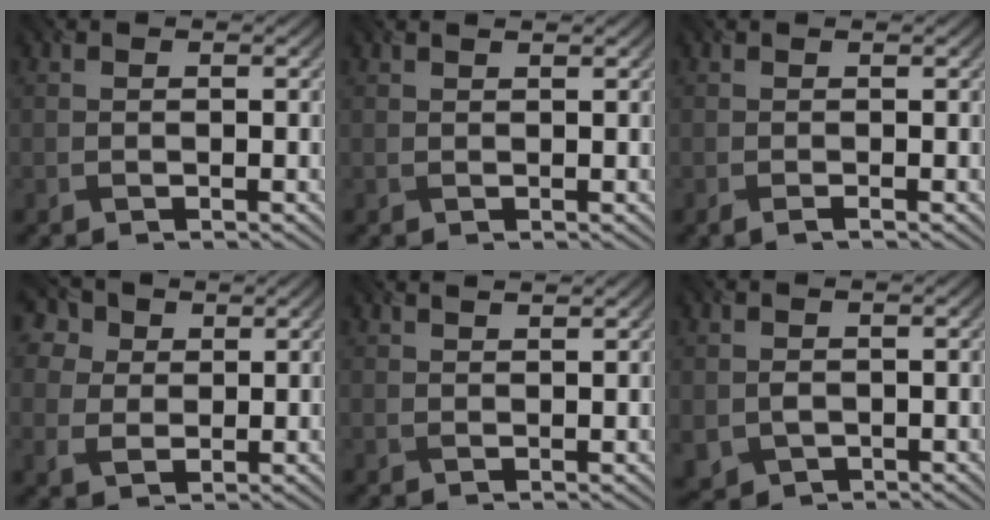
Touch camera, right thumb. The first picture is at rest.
{"total": 0.7, "force": [0.6, 0.0, 0.3], "torque": [-0.008, -0.001, 0.009]}
{"total": 0.9, "force": [-0.2, 0.0, 0.8], "torque": [-0.017, -0.003, -0.006]}
{"total": 7.5, "force": [4.3, 5.1, 3.5], "torque": [-0.134, 0.008, 0.082]}
{"total": 2.0, "force": [1.7, 0.3, 1.0], "torque": [-0.018, 0.001, 0.025]}
{"total": 2.2, "force": [0.5, 1.6, 1.3], "torque": [-0.042, -0.006, 0.014]}